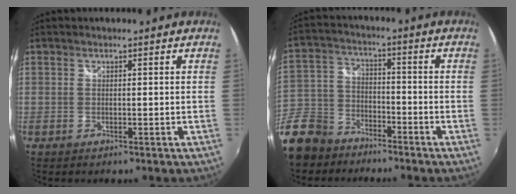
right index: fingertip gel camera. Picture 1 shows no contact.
{"total": 15.7, "force": [-11.0, 9.6, 5.9], "torque": [-0.174, 0.007, -0.206]}